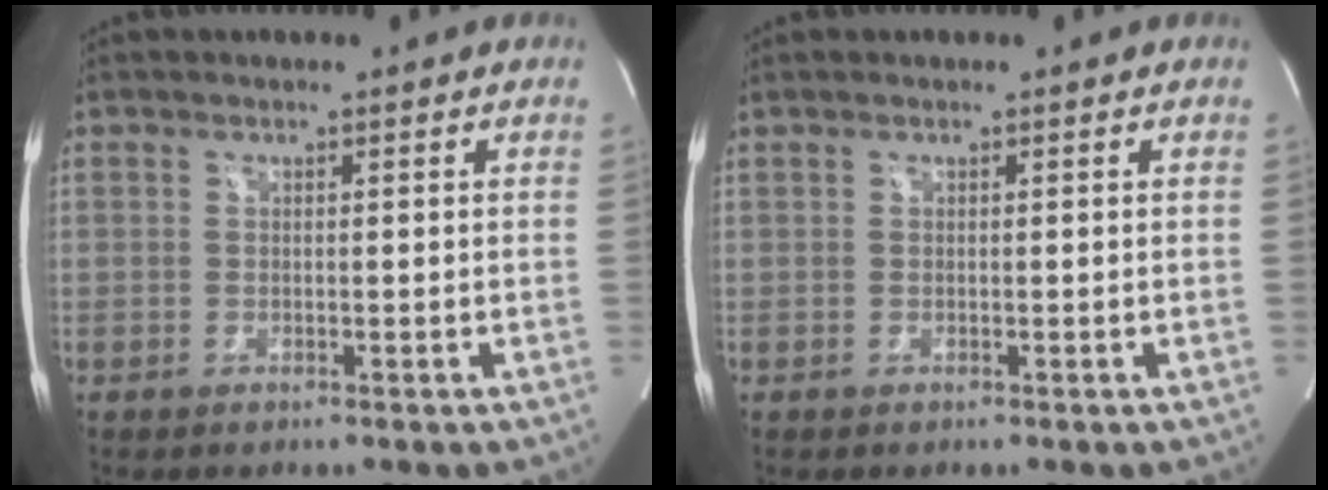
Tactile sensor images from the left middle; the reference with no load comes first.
{"total": 0.0}